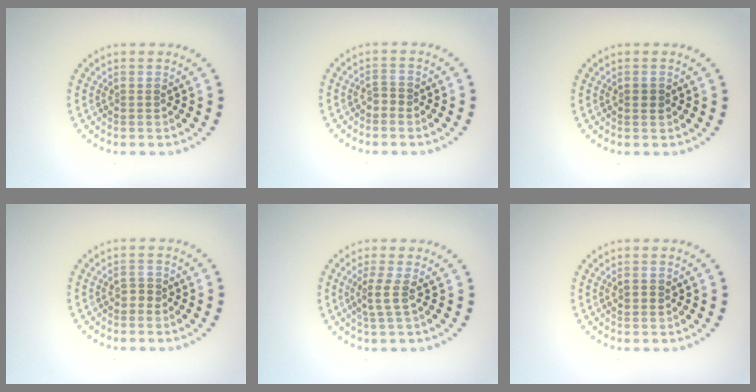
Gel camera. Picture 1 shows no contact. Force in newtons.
{"total": 1.0, "press": 0.8, "slide": 0.5}
{"total": 0.8, "press": 0.8, "slide": 0.1}
{"total": 1.0, "press": 0.9, "slide": 0.4}
{"total": 1.8, "press": 1.4, "slide": 1.2}
{"total": 1.1, "press": 1.0, "slide": 0.4}